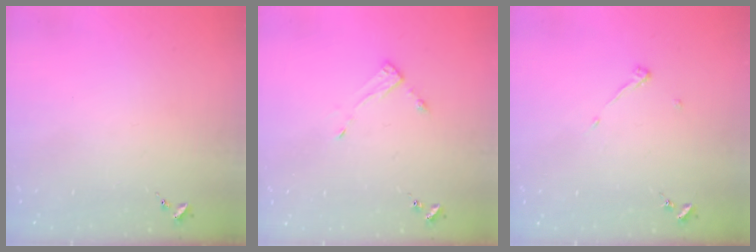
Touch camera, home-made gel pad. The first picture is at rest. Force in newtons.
{"total": 3.3, "press": 3.2, "slide": 0.3}
{"total": 3.6, "press": 3.6, "slide": 0.4}